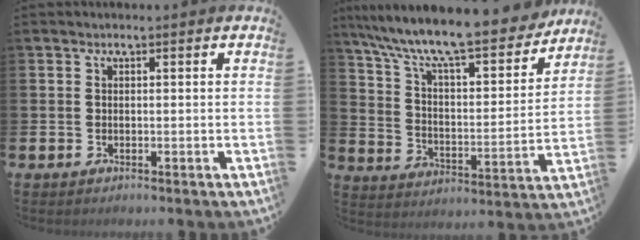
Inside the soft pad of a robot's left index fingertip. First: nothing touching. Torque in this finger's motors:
{"motor_torque": [0.72, -1.11, 1.06, 0.21]}